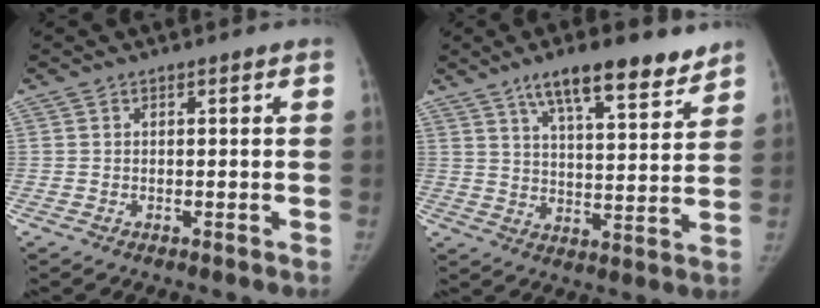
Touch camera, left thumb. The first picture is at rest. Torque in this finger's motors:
{"motor_torque": [0.61, -0.29, 1.17, -1.14, 0.07]}